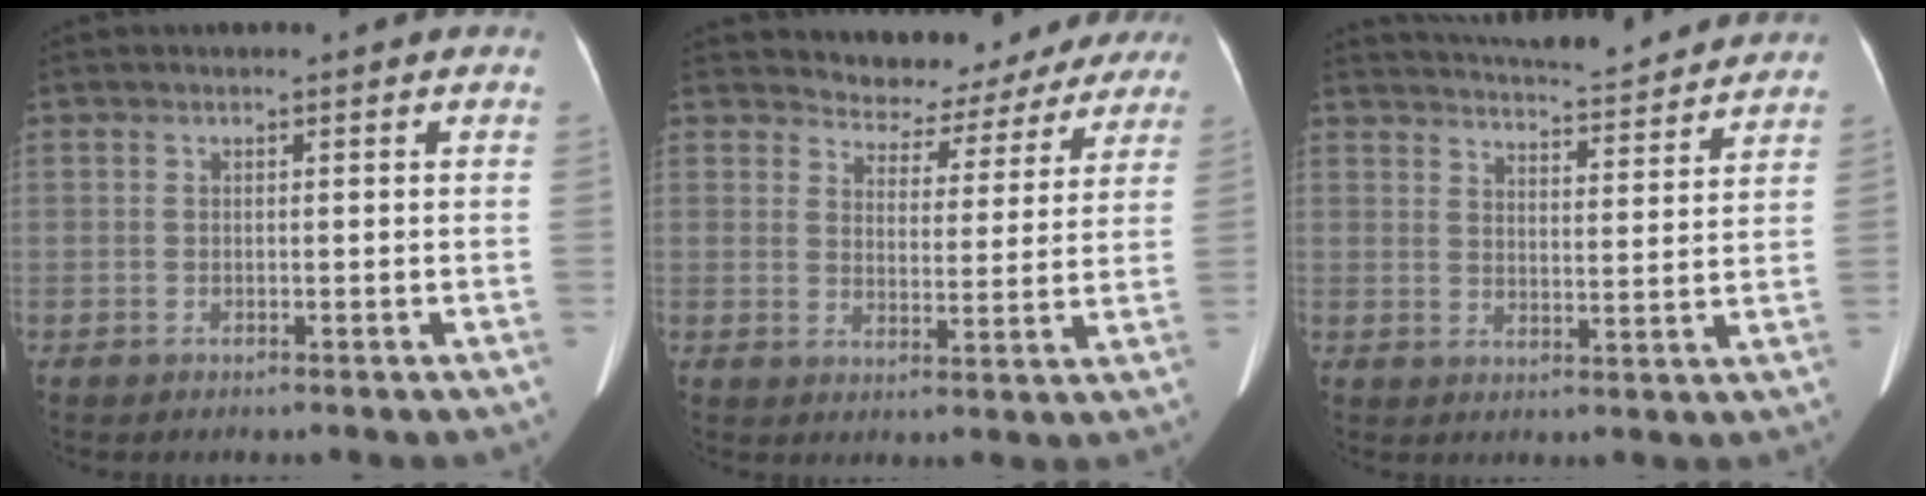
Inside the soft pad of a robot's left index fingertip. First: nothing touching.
{"total": 11.9, "force": [11.2, 4.1, 0.3], "torque": [0.018, -0.004, 0.117]}
{"total": 15.9, "force": [15.0, 1.8, 4.9], "torque": [-0.075, 0.006, 0.196]}